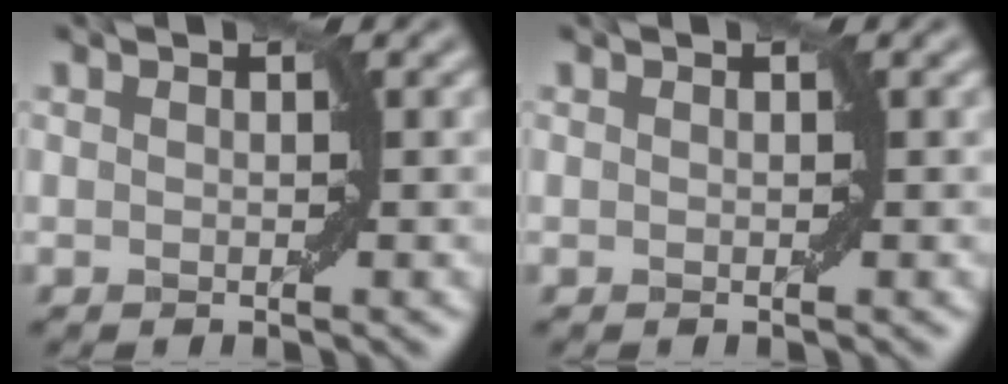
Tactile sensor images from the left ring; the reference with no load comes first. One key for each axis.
{"total": 0.0}